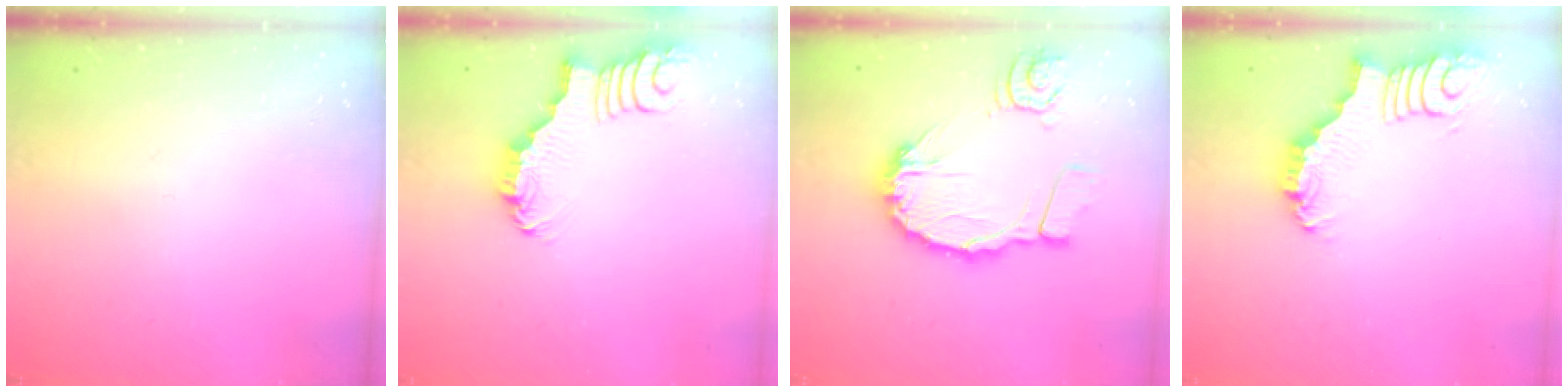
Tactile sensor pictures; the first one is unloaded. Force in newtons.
{"total": 2.2, "press": 2.2, "slide": 0.4}
{"total": 17.7, "press": 17.6, "slide": 1.9}
{"total": 2.8, "press": 2.7, "slide": 0.5}